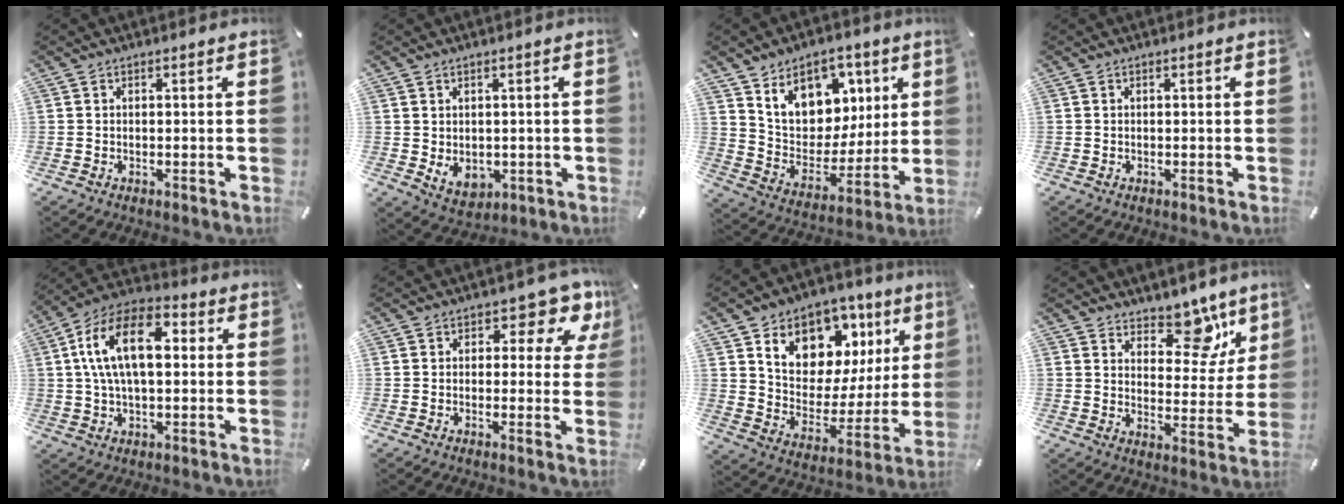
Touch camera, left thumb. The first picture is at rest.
{"total": 4.8, "force": [0.6, 4.3, 1.9], "torque": [-0.022, -0.010, 0.014]}
{"total": 13.8, "force": [7.5, 10.7, 4.6], "torque": [-0.077, -0.054, 0.146]}
{"total": 0.0}
{"total": 15.1, "force": [2.9, 8.6, 12.1], "torque": [-0.252, 0.010, 0.048]}
{"total": 8.1, "force": [4.3, 4.4, 5.2], "torque": [-0.050, -0.030, 0.067]}
{"total": 11.7, "force": [7.4, 8.4, 3.4], "torque": [-0.051, -0.073, 0.129]}
{"total": 11.7, "force": [8.6, 6.3, 4.9], "torque": [-0.053, -0.074, 0.152]}